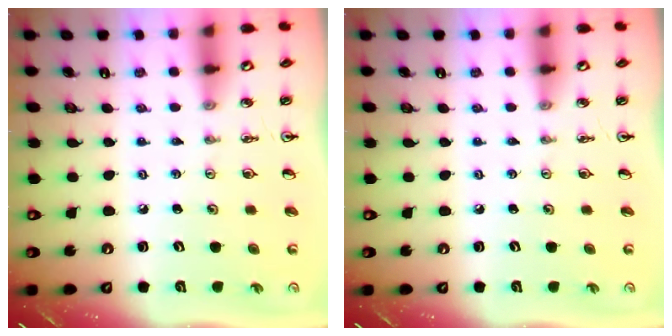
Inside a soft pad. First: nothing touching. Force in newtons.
{"total": 0.0}